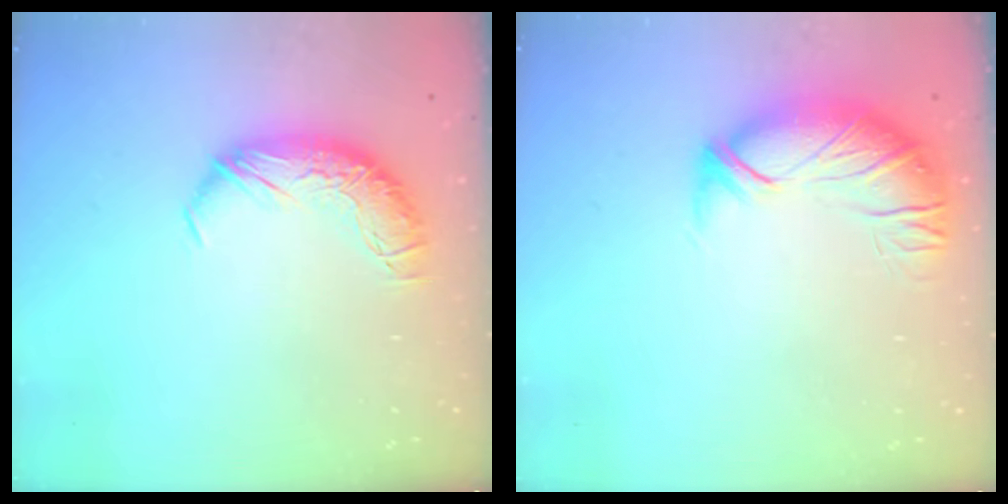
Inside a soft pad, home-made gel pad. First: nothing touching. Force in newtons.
{"total": 2.8, "press": 1.3, "slide": 2.5}